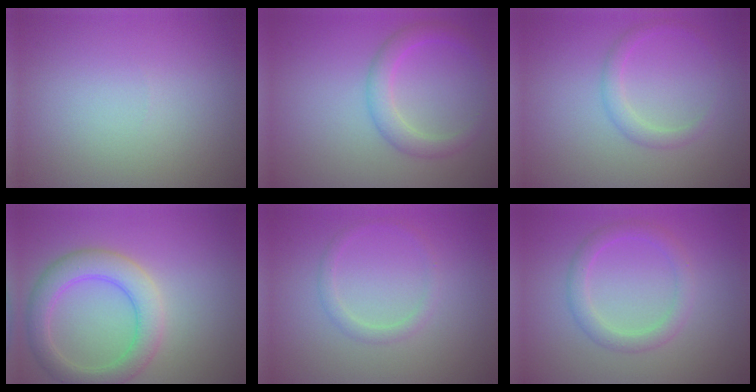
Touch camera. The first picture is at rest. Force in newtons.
{"total": 2.7, "press": 2.7, "slide": 0.1}
{"total": 1.6, "press": 1.6, "slide": 0.1}
{"total": 4.6, "press": 4.6, "slide": 0.6}
{"total": 1.3, "press": 1.3, "slide": 0.1}
{"total": 2.4, "press": 2.3, "slide": 0.1}